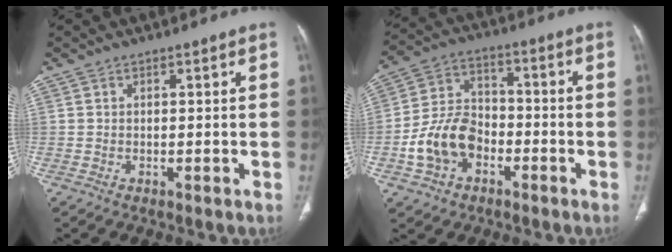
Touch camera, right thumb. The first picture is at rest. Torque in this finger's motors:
{"motor_torque": [1.54, 1.30, 0.92, -1.04, 0.20]}